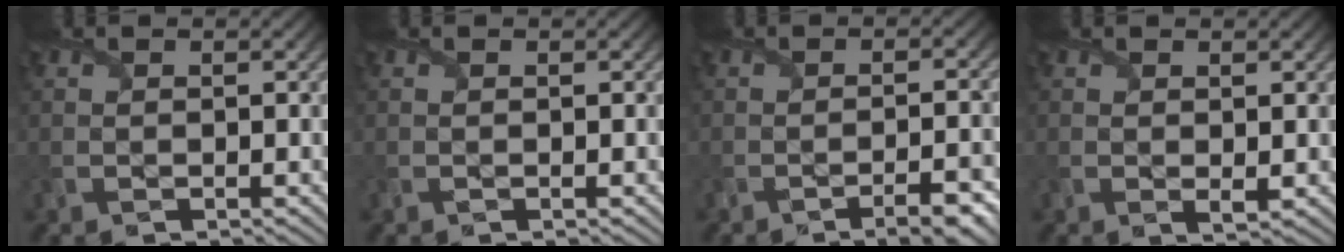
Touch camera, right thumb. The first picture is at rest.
{"total": 0.0}
{"total": 4.5, "force": [-2.8, 1.1, 3.4], "torque": [-0.046, 0.000, -0.037]}
{"total": 1.0, "force": [0.3, 0.3, 0.9], "torque": [-0.019, -0.008, 0.009]}